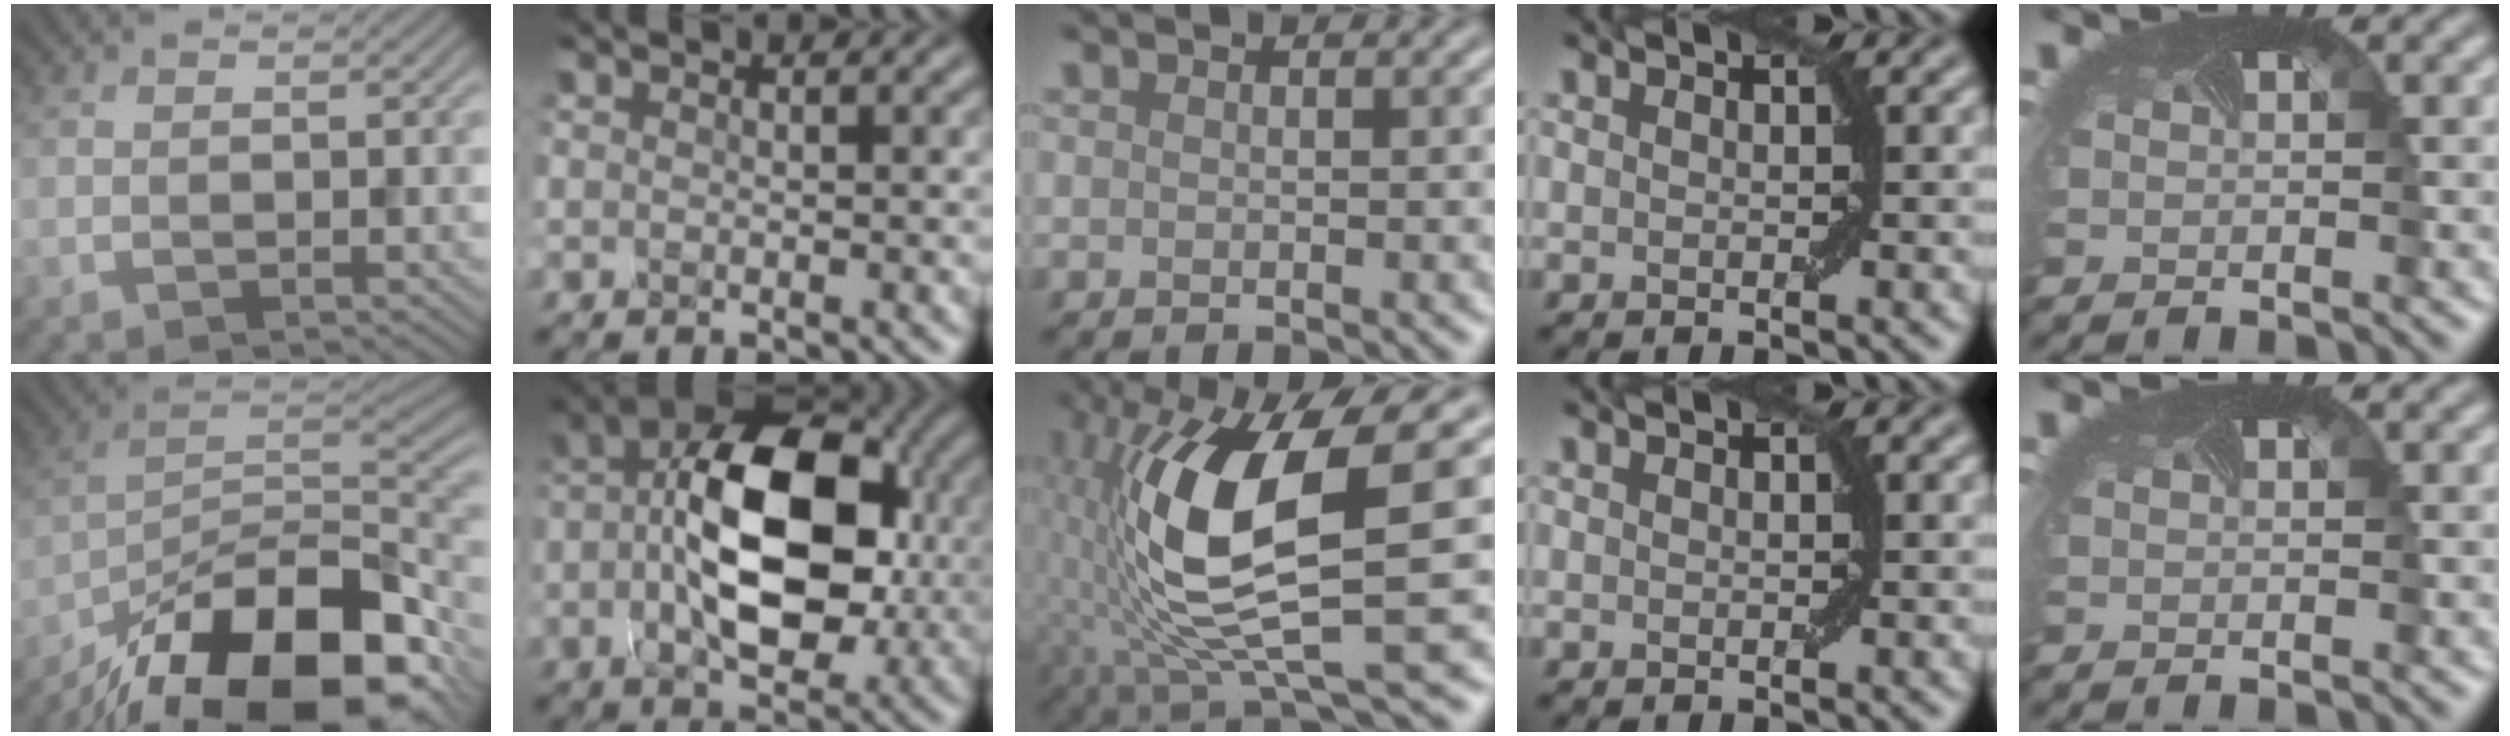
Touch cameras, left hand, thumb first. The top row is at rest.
{"thumb": {"total": 19.2, "force": [-13.4, 7.7, 11.5], "torque": [-0.194, -0.033, -0.215]}, "index": {"total": 11.7, "force": [0.1, 6.6, 9.6], "torque": [-0.154, 0.007, -0.008]}, "middle": {"total": 11.7, "force": [-0.1, 3.2, 11.3], "torque": [-0.219, -0.005, -0.002]}}